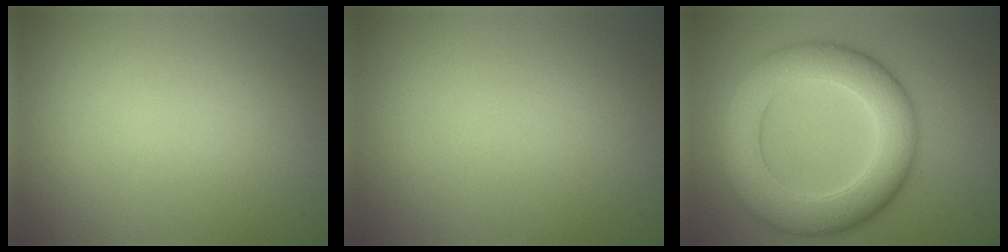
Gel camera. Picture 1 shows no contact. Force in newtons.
{"total": 0.0}
{"total": 9.0, "press": 9.0, "slide": 0.3}